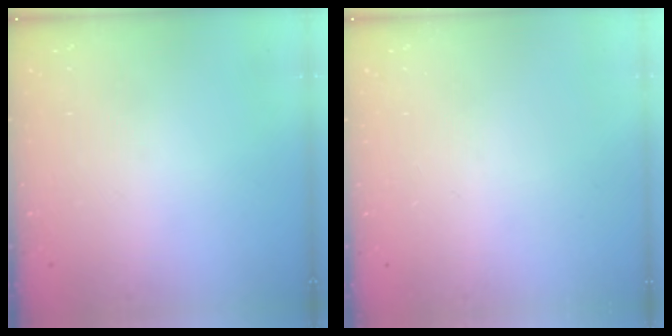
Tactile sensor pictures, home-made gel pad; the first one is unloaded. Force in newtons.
{"total": 0.0}